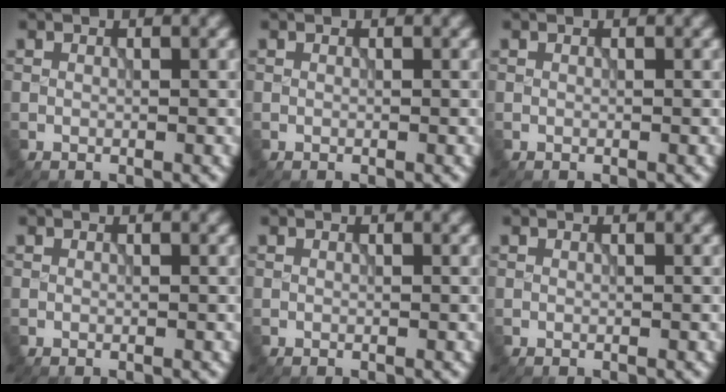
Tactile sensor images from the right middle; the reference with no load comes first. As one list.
[{"total": 0.0}, {"total": 0.0}, {"total": 0.0}, {"total": 0.0}, {"total": 0.0}]